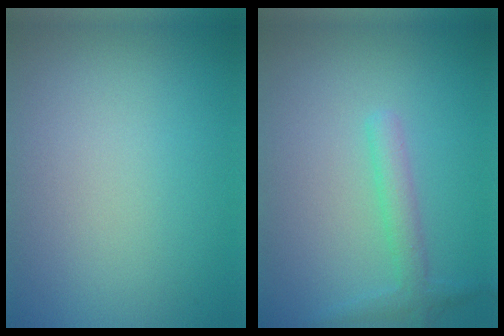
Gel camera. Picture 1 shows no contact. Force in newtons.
{"total": 2.2, "press": 2.2, "slide": 0.1}